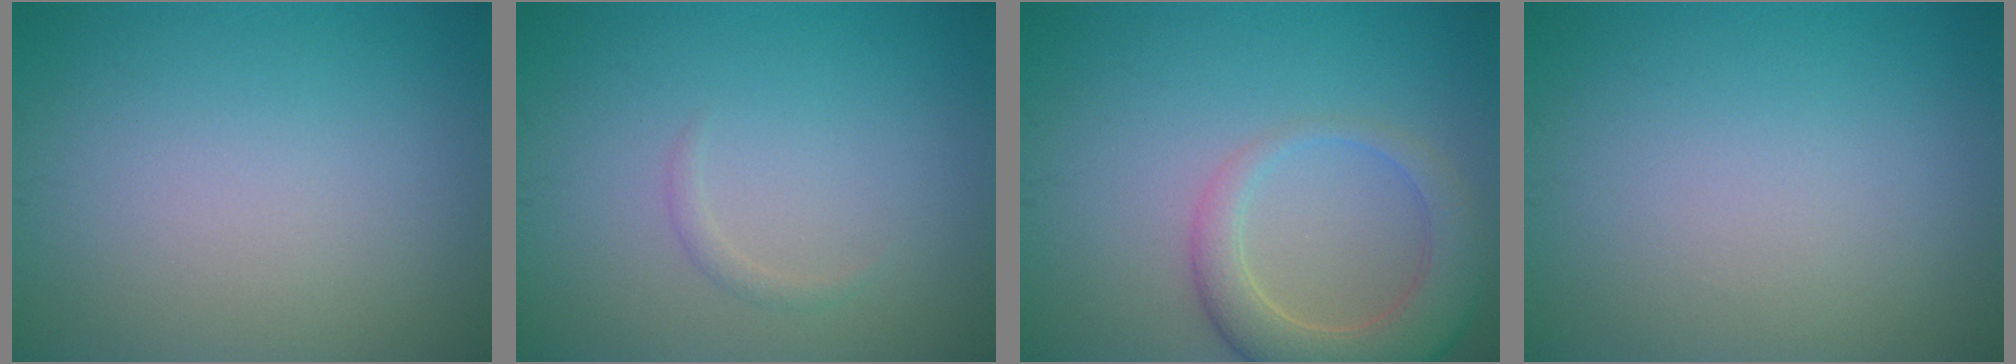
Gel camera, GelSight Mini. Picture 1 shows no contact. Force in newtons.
{"total": 0.8, "press": 0.8, "slide": 0.0}
{"total": 5.2, "press": 5.2, "slide": 0.4}
{"total": 0.0}